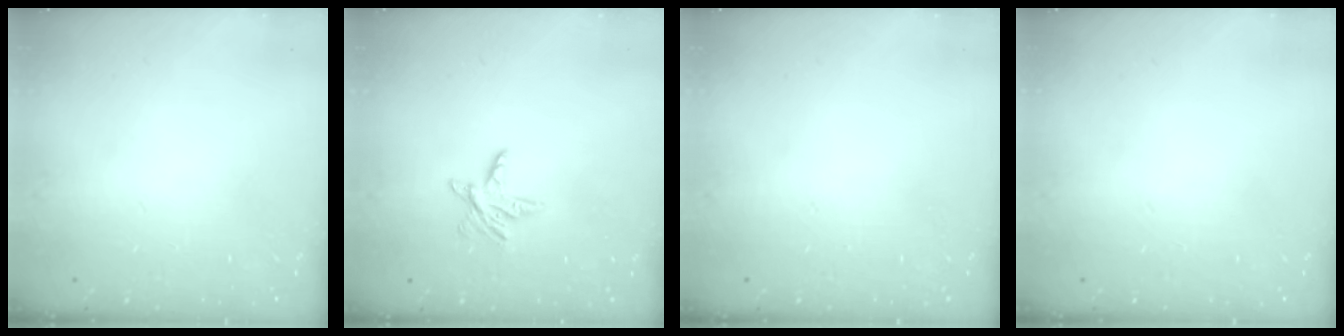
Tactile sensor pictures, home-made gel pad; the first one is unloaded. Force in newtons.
{"total": 5.2, "press": 5.1, "slide": 0.5}
{"total": 0.0}
{"total": 0.0}